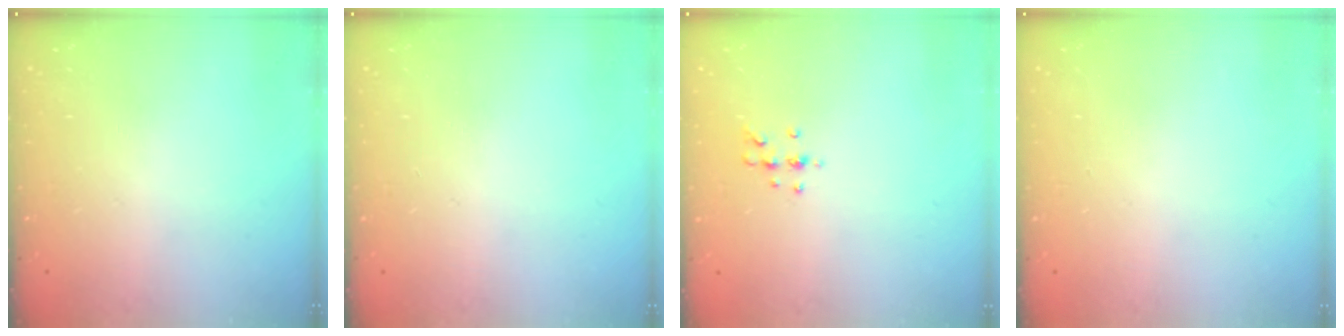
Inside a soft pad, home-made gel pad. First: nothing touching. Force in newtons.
{"total": 0.0}
{"total": 5.4, "press": 5.2, "slide": 1.4}
{"total": 0.0}